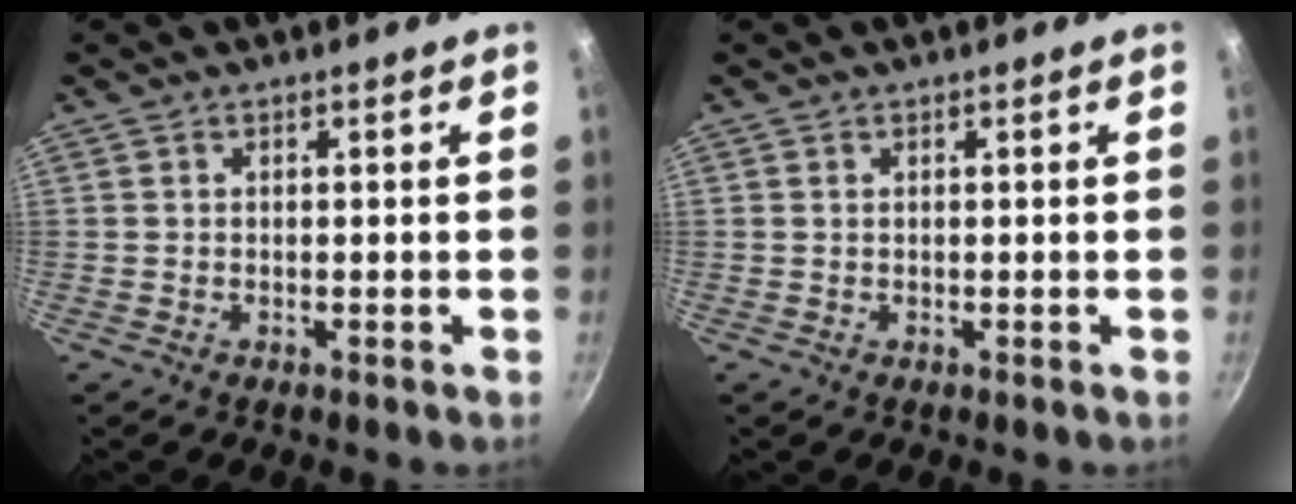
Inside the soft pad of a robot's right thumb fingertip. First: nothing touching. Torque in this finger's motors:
{"motor_torque": [-0.15, -0.18, -0.03, 0.49, 0.04]}